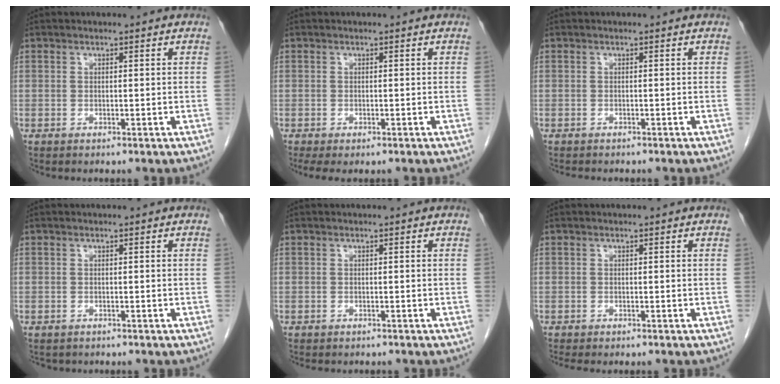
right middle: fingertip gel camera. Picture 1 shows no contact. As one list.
[{"total": 3.4, "force": [-2.4, 1.3, 1.9], "torque": [-0.029, -0.012, -0.033]}, {"total": 3.0, "force": [-2.6, 0.9, 1.2], "torque": [-0.021, -0.008, -0.029]}, {"total": 1.1, "force": [-1.0, 0.6, 0.1], "torque": [-0.015, -0.002, -0.012]}, {"total": 2.4, "force": [-2.1, 0.8, 0.7], "torque": [-0.014, -0.005, -0.024]}, {"total": 2.9, "force": [-2.5, 0.7, 1.3], "torque": [-0.018, -0.008, -0.031]}]